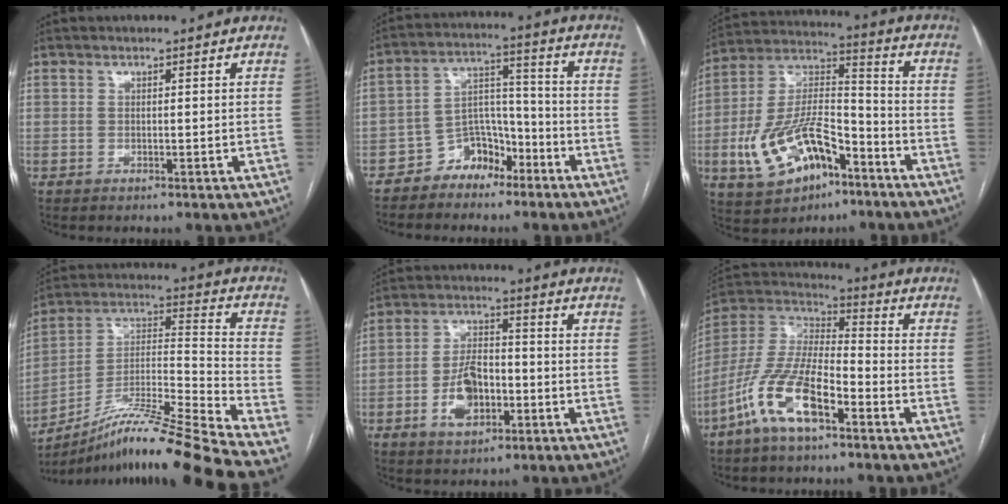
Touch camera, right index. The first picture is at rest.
{"total": 7.4, "force": [-5.3, 4.6, 2.2], "torque": [-0.036, 0.031, -0.092]}
{"total": 16.4, "force": [-7.6, 7.6, 12.3], "torque": [-0.253, 0.016, -0.127]}
{"total": 21.6, "force": [-17.6, -2.5, 12.2], "torque": [-0.200, 0.008, -0.310]}
{"total": 8.3, "force": [-3.0, 4.5, 6.4], "torque": [-0.126, 0.013, -0.052]}
{"total": 13.6, "force": [-7.2, 3.9, 10.8], "torque": [-0.234, -0.001, -0.141]}